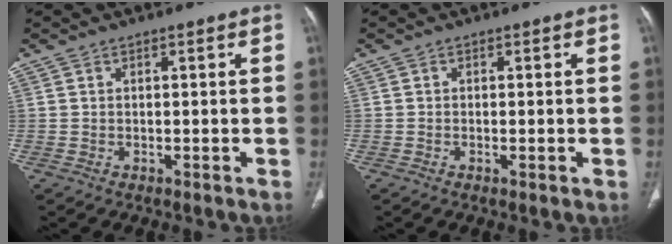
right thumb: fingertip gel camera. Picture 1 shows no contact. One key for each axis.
{"total": 0.9, "fx": -0.3, "fy": 0.2, "fz": 0.8, "tx": -0.018, "ty": -0.003, "tz": -0.005}